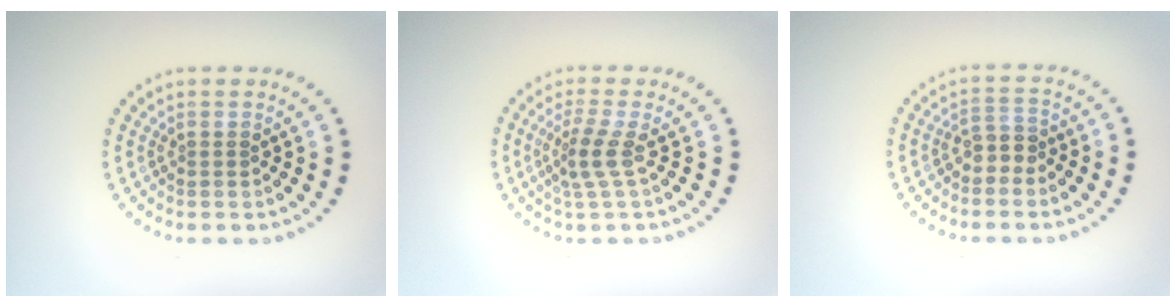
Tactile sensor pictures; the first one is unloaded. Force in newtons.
{"total": 2.4, "press": 1.8, "slide": 1.5}
{"total": 1.9, "press": 1.6, "slide": 1.0}